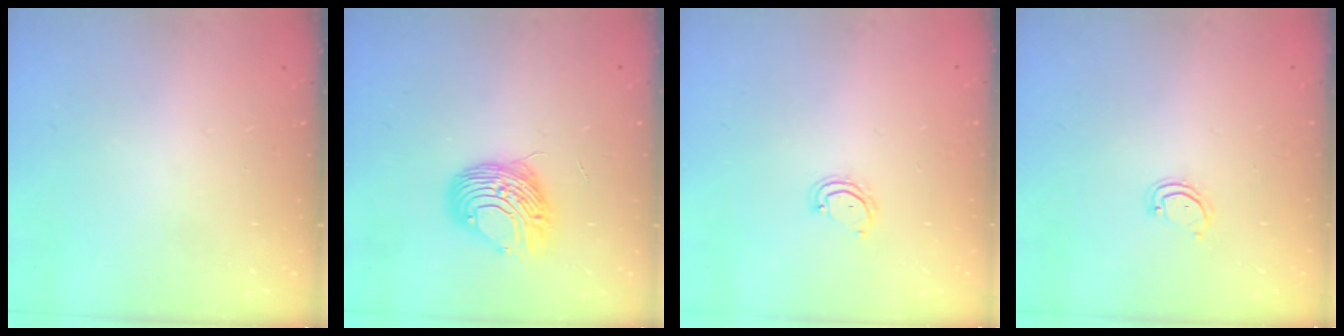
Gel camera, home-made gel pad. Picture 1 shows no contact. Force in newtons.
{"total": 10.6, "press": 10.5, "slide": 1.0}
{"total": 4.0, "press": 4.0, "slide": 0.3}
{"total": 2.8, "press": 2.8, "slide": 0.3}